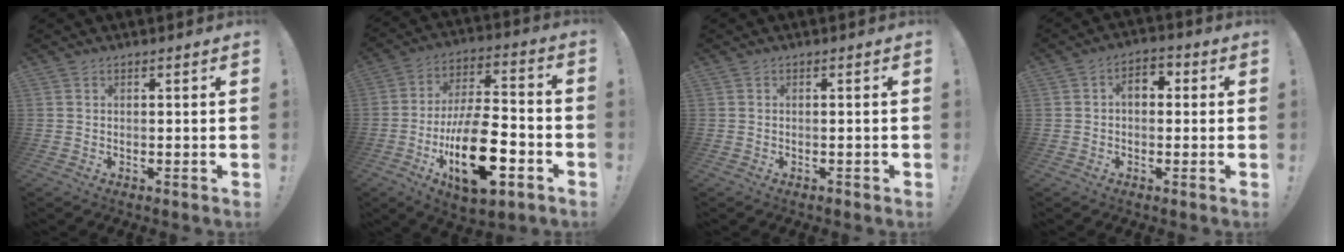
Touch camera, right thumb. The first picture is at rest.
{"total": 22.8, "force": [-8.3, 10.7, 18.4], "torque": [-0.324, 0.043, -0.126]}
{"total": 0.9, "force": [-0.7, -0.1, 0.5], "torque": [-0.014, 0.001, -0.012]}
{"total": 4.9, "force": [0.5, 3.4, 3.5], "torque": [-0.054, 0.007, 0.007]}